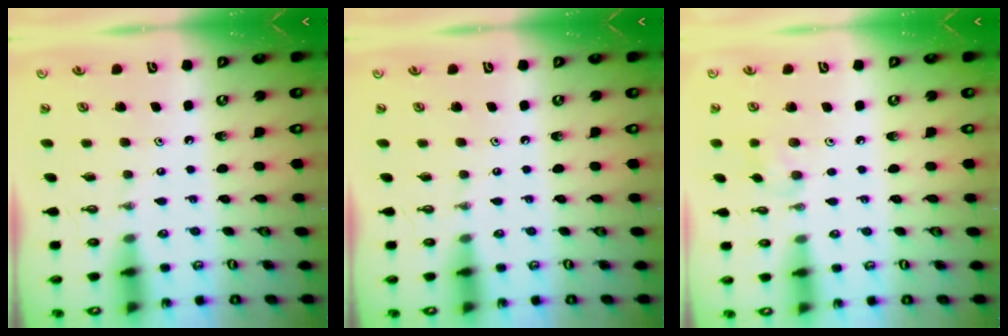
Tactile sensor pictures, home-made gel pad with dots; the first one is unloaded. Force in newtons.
{"total": 0.0}
{"total": 6.1, "press": 6.1, "slide": 1.0}